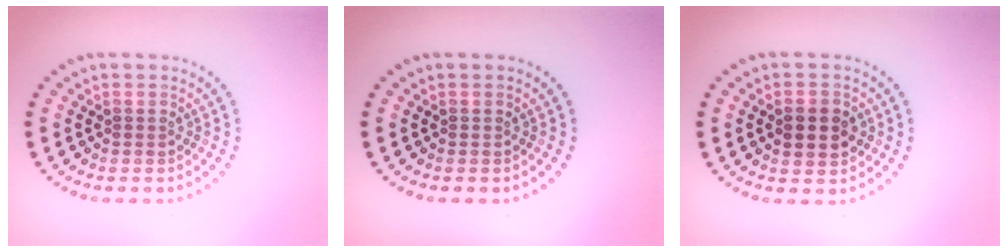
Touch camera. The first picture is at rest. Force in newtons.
{"total": 0.0}
{"total": 2.9, "press": 2.9, "slide": 0.2}